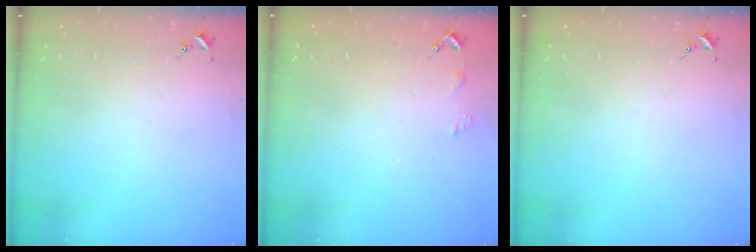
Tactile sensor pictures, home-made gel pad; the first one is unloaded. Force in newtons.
{"total": 2.4, "press": 2.4, "slide": 0.3}
{"total": 0.0}